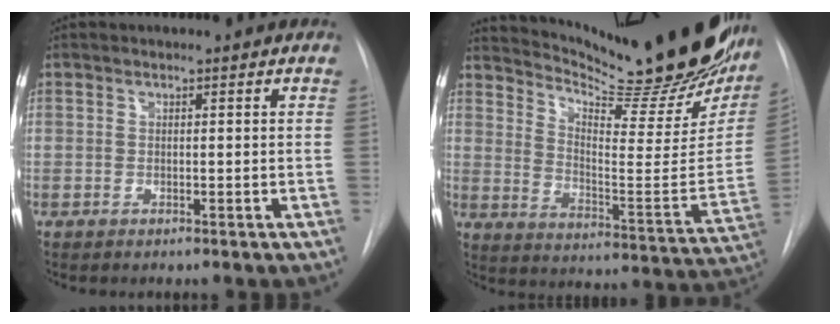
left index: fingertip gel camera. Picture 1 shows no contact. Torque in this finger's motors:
{"motor_torque": [0.73, -1.40, 0.20, 0.02]}